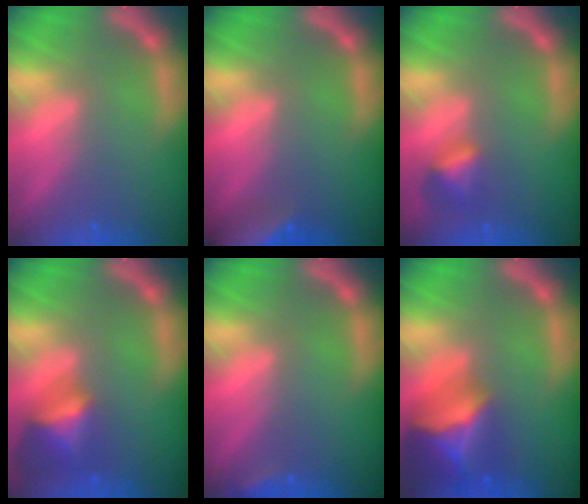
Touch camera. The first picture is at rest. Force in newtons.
{"total": 8.5}
{"total": 2.4}
{"total": 4.5}
{"total": 1.4}
{"total": 8.4}